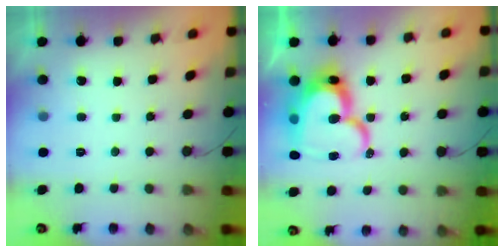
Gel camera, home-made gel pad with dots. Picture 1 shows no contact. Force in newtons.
{"total": 25.1, "press": 25.0, "slide": 1.9}